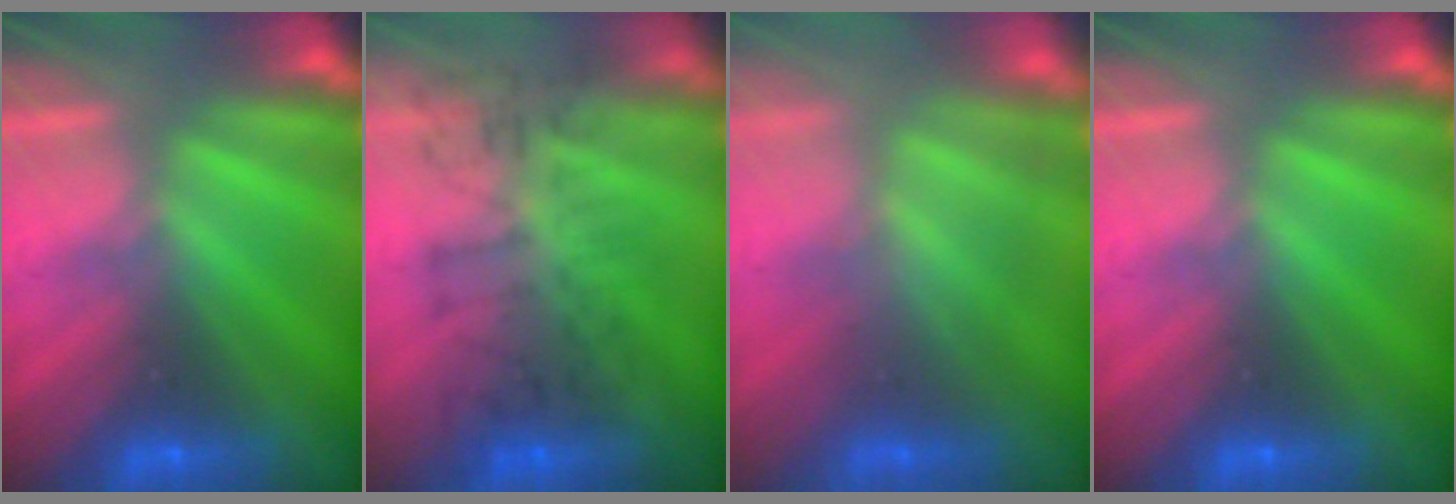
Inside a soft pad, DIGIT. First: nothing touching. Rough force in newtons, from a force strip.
{"total": 4.8}
{"total": 3.3}
{"total": 0.0}